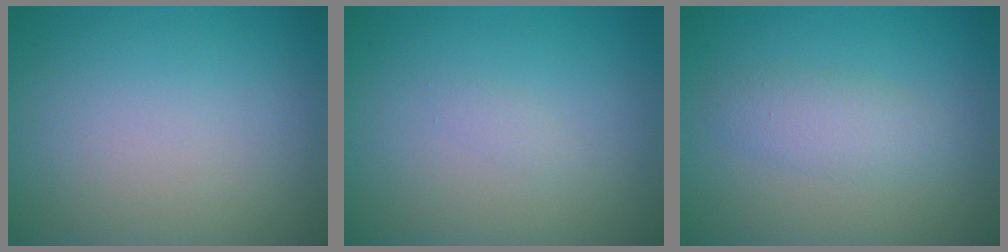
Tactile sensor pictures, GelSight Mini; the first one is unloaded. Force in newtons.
{"total": 0.7, "press": 0.6, "slide": 0.1}
{"total": 2.3, "press": 2.3, "slide": 0.1}